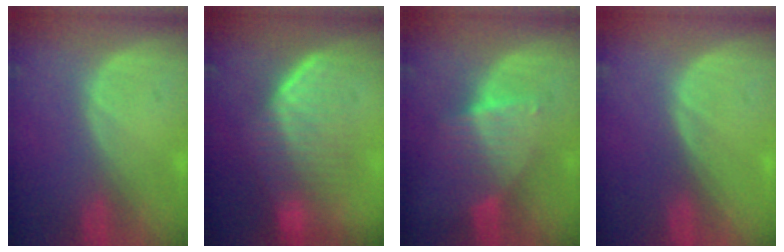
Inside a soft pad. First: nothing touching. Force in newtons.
{"total": 7.3, "press": 7.3, "slide": 0.4}
{"total": 6.5, "press": 5.9, "slide": 2.8}
{"total": 0.0}